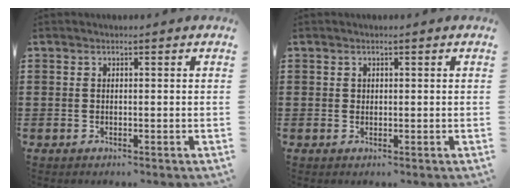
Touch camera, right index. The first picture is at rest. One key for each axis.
{"total": 0.6, "fx": 0.3, "fy": 0.5, "fz": 0.1, "tx": -0.003, "ty": 0.003, "tz": 0.005}